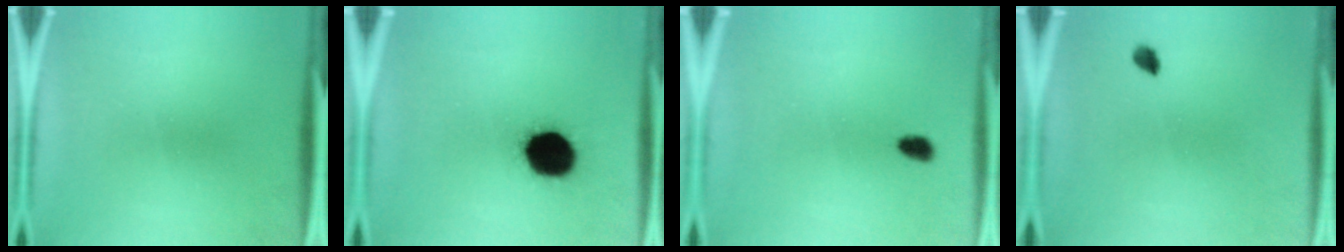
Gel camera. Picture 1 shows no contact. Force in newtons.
{"total": 15.2}
{"total": 2.2}
{"total": 1.6}